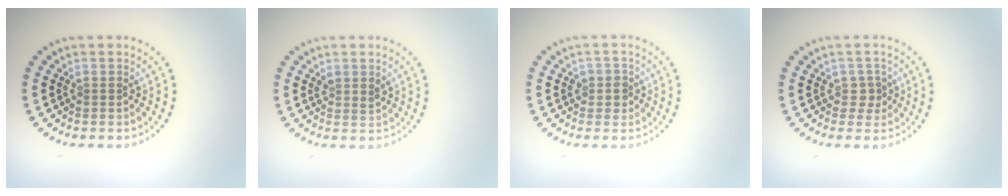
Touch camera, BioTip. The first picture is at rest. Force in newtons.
{"total": 1.1, "press": 0.9, "slide": 0.6}
{"total": 1.5, "press": 1.3, "slide": 0.6}
{"total": 1.2, "press": 1.0, "slide": 0.7}